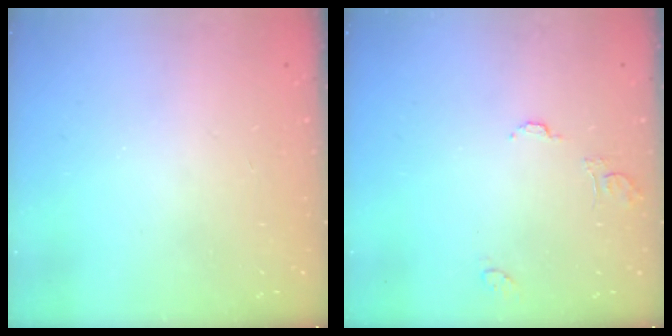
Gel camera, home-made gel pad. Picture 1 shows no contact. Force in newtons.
{"total": 7.4, "press": 7.4, "slide": 0.6}